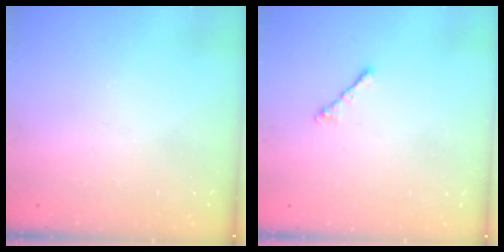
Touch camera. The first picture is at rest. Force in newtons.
{"total": 2.1, "press": 2.0, "slide": 0.6}